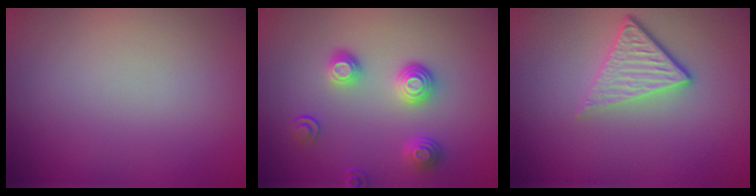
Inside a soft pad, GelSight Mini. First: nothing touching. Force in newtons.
{"total": 3.2, "press": 2.8, "slide": 1.5}
{"total": 4.0, "press": 2.7, "slide": 2.9}